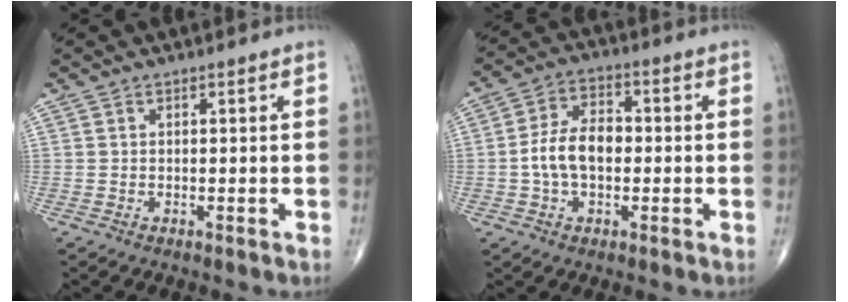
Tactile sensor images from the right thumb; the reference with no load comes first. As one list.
[{"total": 9.0, "force": [-0.9, 5.6, 7.1], "torque": [-0.125, 0.025, -0.025]}]